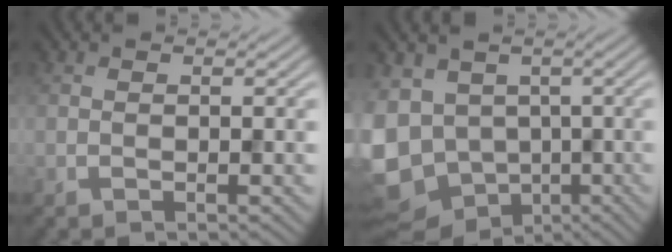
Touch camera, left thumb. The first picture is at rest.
{"total": 13.2, "force": [-2.4, 10.6, 7.5], "torque": [-0.204, -0.032, -0.034]}